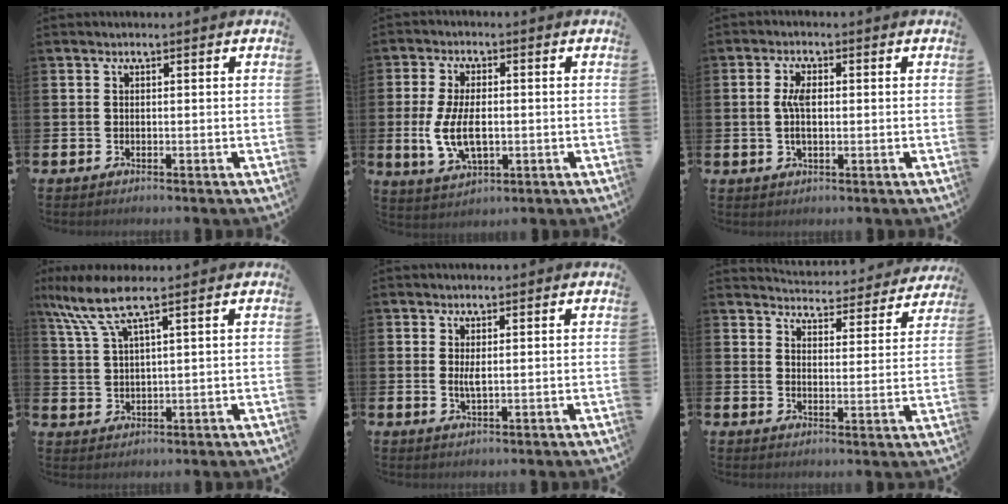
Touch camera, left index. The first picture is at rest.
{"total": 7.1, "force": [-0.5, 3.7, 6.0], "torque": [-0.118, -0.002, -0.012]}
{"total": 3.3, "force": [0.3, 1.5, 2.9], "torque": [-0.056, 0.005, 0.002]}
{"total": 7.4, "force": [5.2, 1.3, 5.2], "torque": [-0.121, -0.006, 0.091]}
{"total": 1.6, "force": [0.6, 0.3, 1.4], "torque": [-0.022, -0.002, 0.009]}
{"total": 4.5, "force": [4.5, 0.6, 0.4], "torque": [-0.021, -0.038, 0.075]}